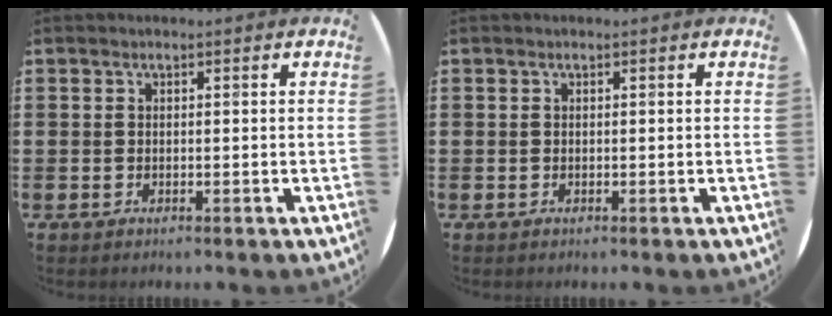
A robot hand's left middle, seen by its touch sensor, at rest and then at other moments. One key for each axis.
{"total": 0.0}